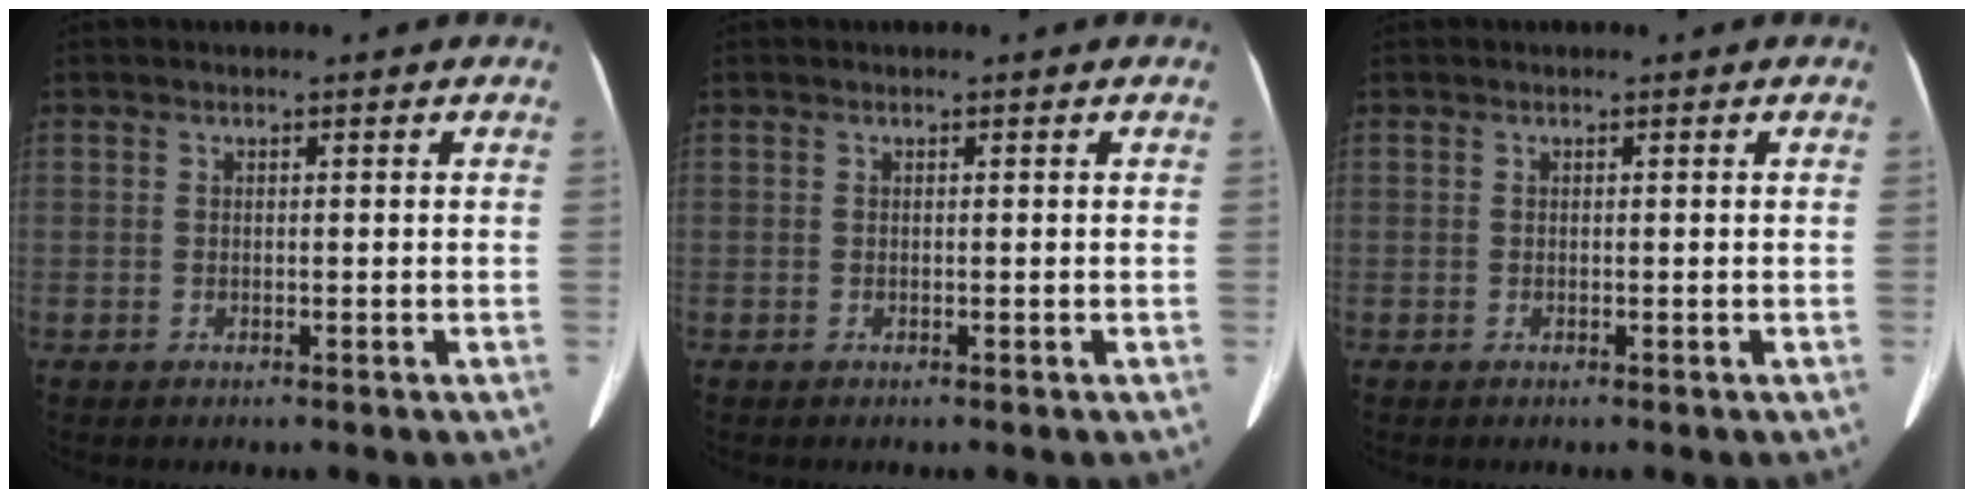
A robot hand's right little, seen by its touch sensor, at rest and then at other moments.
{"total": 0.0}
{"total": 0.0}